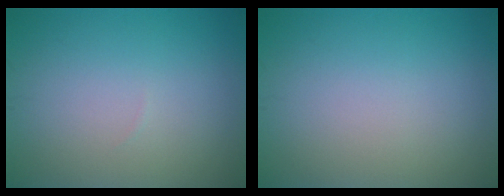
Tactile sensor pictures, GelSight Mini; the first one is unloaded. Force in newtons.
{"total": 0.0}